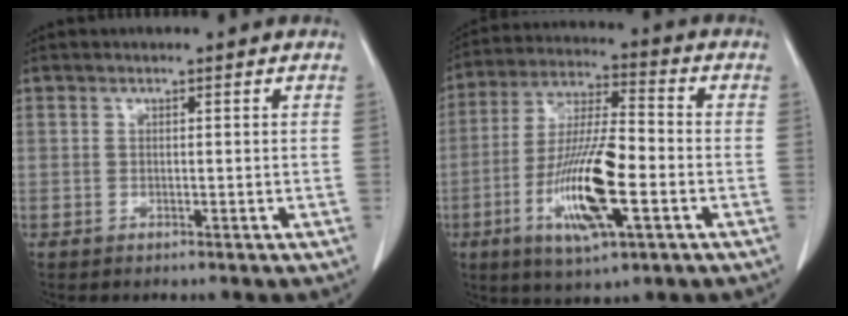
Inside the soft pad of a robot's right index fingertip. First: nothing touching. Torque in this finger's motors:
{"motor_torque": [2.14, 0.00, 0.49, 0.19]}